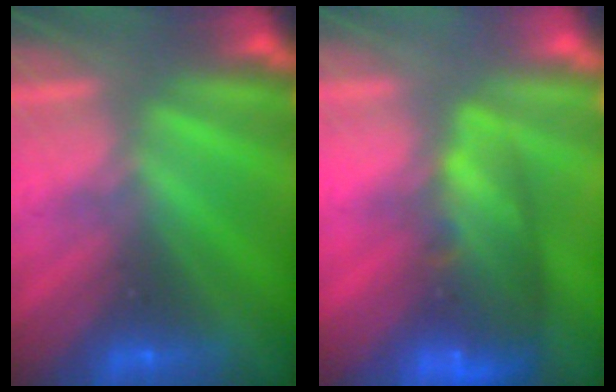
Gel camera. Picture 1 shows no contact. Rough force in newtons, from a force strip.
{"total": 9.4}